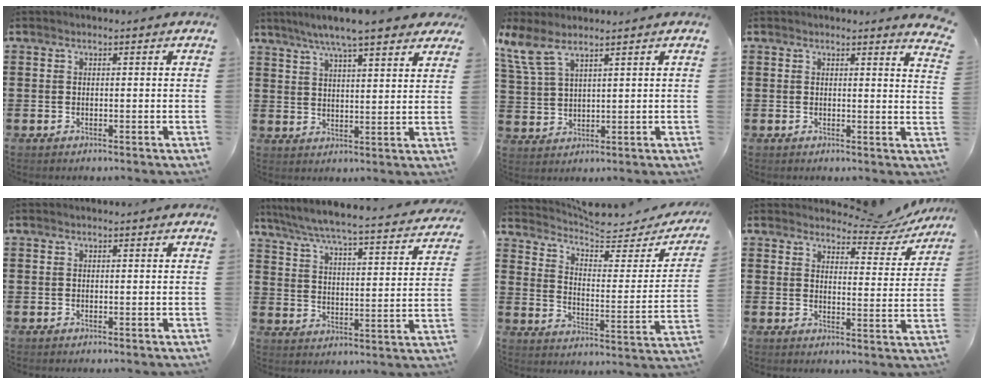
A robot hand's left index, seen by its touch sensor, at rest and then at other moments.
{"total": 7.0, "force": [5.9, 0.6, 3.9], "torque": [-0.094, -0.012, 0.102]}
{"total": 5.8, "force": [4.3, 1.4, 3.7], "torque": [-0.092, -0.011, 0.077]}
{"total": 2.0, "force": [1.9, -0.2, 0.7], "torque": [-0.012, -0.008, 0.034]}
{"total": 0.0}
{"total": 5.6, "force": [5.2, -0.3, 1.9], "torque": [-0.063, -0.045, 0.083]}
{"total": 5.6, "force": [5.1, 1.2, 1.9], "torque": [-0.058, -0.038, 0.084]}
{"total": 5.1, "force": [4.7, 1.0, 1.7], "torque": [-0.039, -0.025, 0.078]}